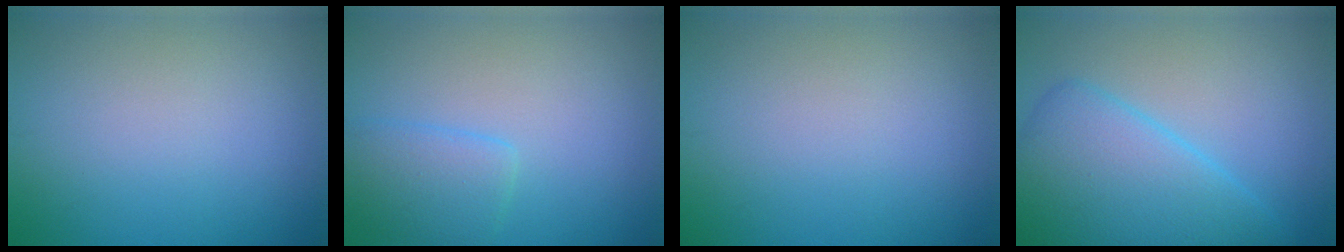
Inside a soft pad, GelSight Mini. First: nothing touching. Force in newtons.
{"total": 2.8, "press": 2.8, "slide": 0.3}
{"total": 0.0}
{"total": 7.1, "press": 7.1, "slide": 0.3}